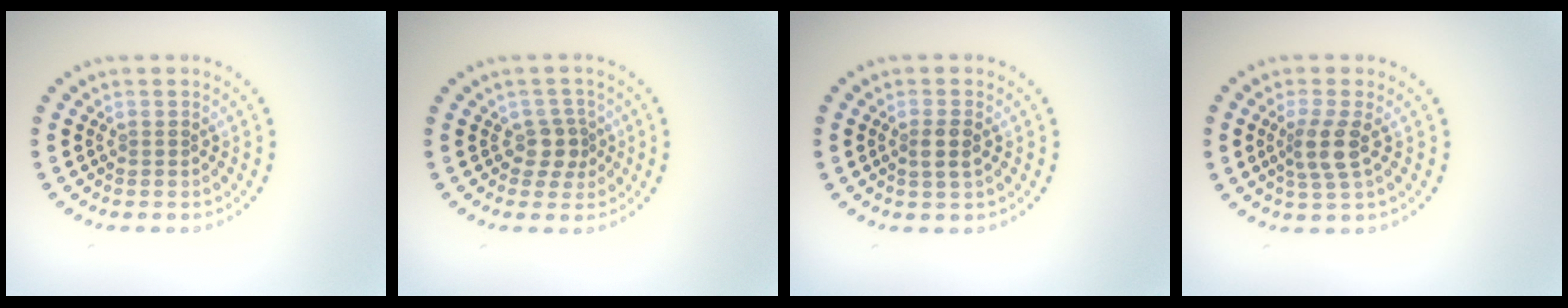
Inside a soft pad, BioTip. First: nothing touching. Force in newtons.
{"total": 2.1, "press": 1.7, "slide": 1.2}
{"total": 1.8, "press": 1.7, "slide": 0.7}
{"total": 2.7, "press": 2.2, "slide": 1.5}